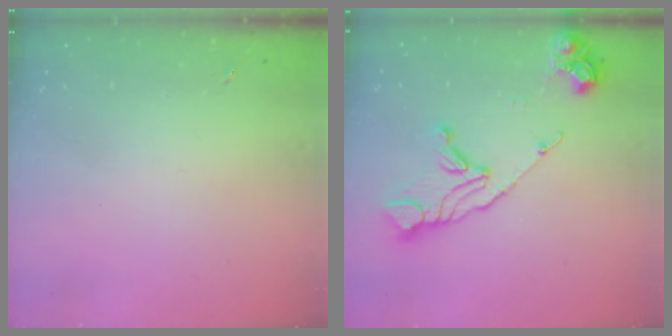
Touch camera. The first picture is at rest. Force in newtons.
{"total": 14.7, "press": 14.6, "slide": 1.7}